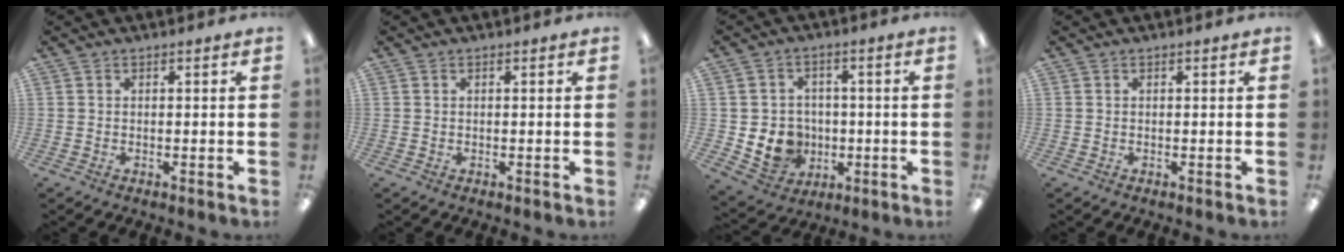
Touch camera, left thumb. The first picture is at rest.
{"total": 0.0}
{"total": 9.1, "force": [-1.6, 8.5, 3.0], "torque": [-0.075, 0.013, -0.020]}
{"total": 0.0}